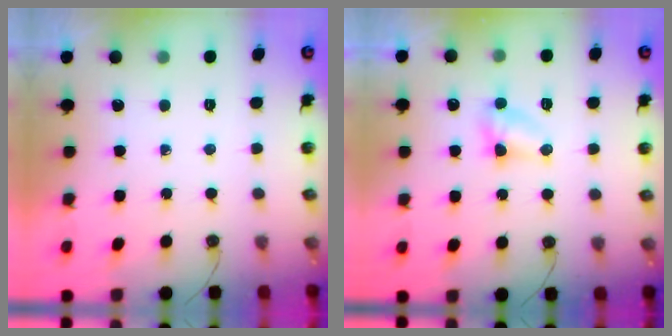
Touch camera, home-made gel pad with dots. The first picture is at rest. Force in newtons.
{"total": 4.9, "press": 4.8, "slide": 0.4}